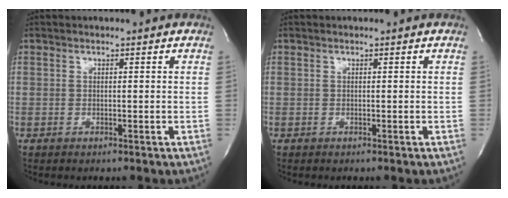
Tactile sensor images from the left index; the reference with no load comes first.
{"total": 0.0}